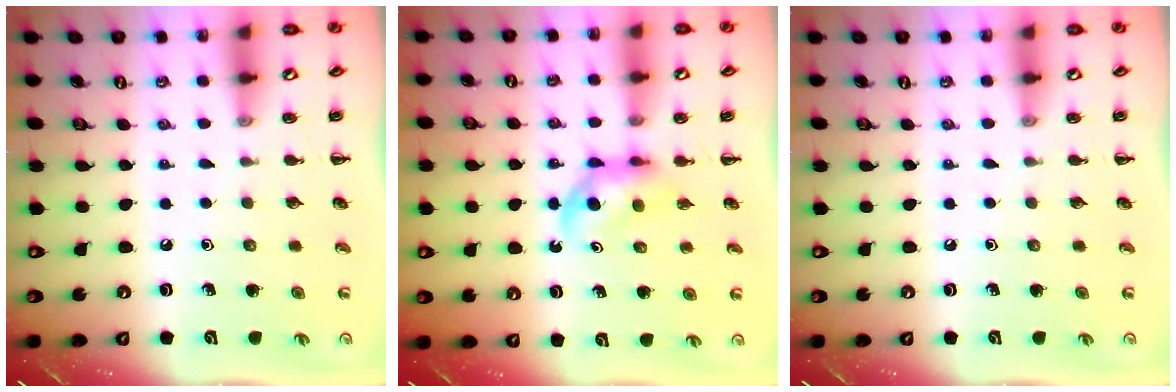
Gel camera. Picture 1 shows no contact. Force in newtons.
{"total": 4.0, "press": 3.9, "slide": 0.8}
{"total": 0.0}